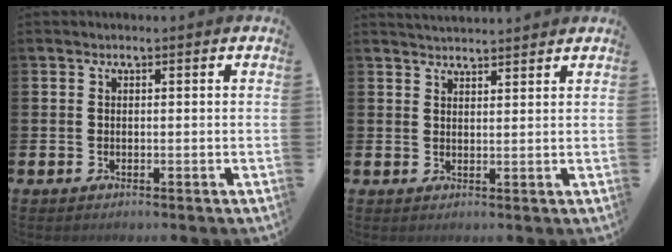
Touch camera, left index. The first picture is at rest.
{"total": 2.9, "force": [2.9, 0.2, 0.0], "torque": [-0.002, -0.014, 0.053]}